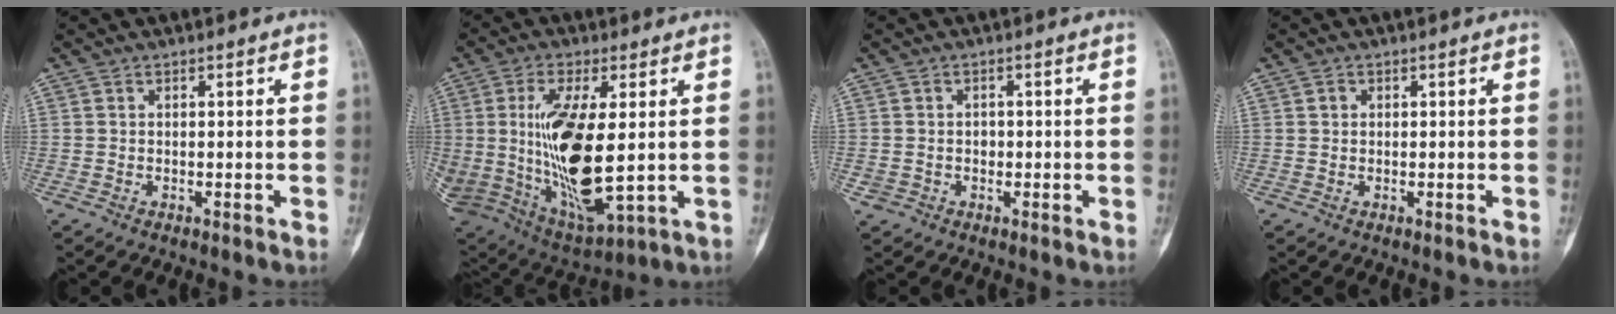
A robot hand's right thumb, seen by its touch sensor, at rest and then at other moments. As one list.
[{"total": 21.3, "force": [1.2, 8.6, 19.5], "torque": [-0.385, -0.023, 0.046]}, {"total": 2.1, "force": [-0.3, 2.0, 0.5], "torque": [0.007, 0.009, -0.002]}, {"total": 0.8, "force": [0.2, 0.7, 0.3], "torque": [-0.002, 0.002, 0.003]}]